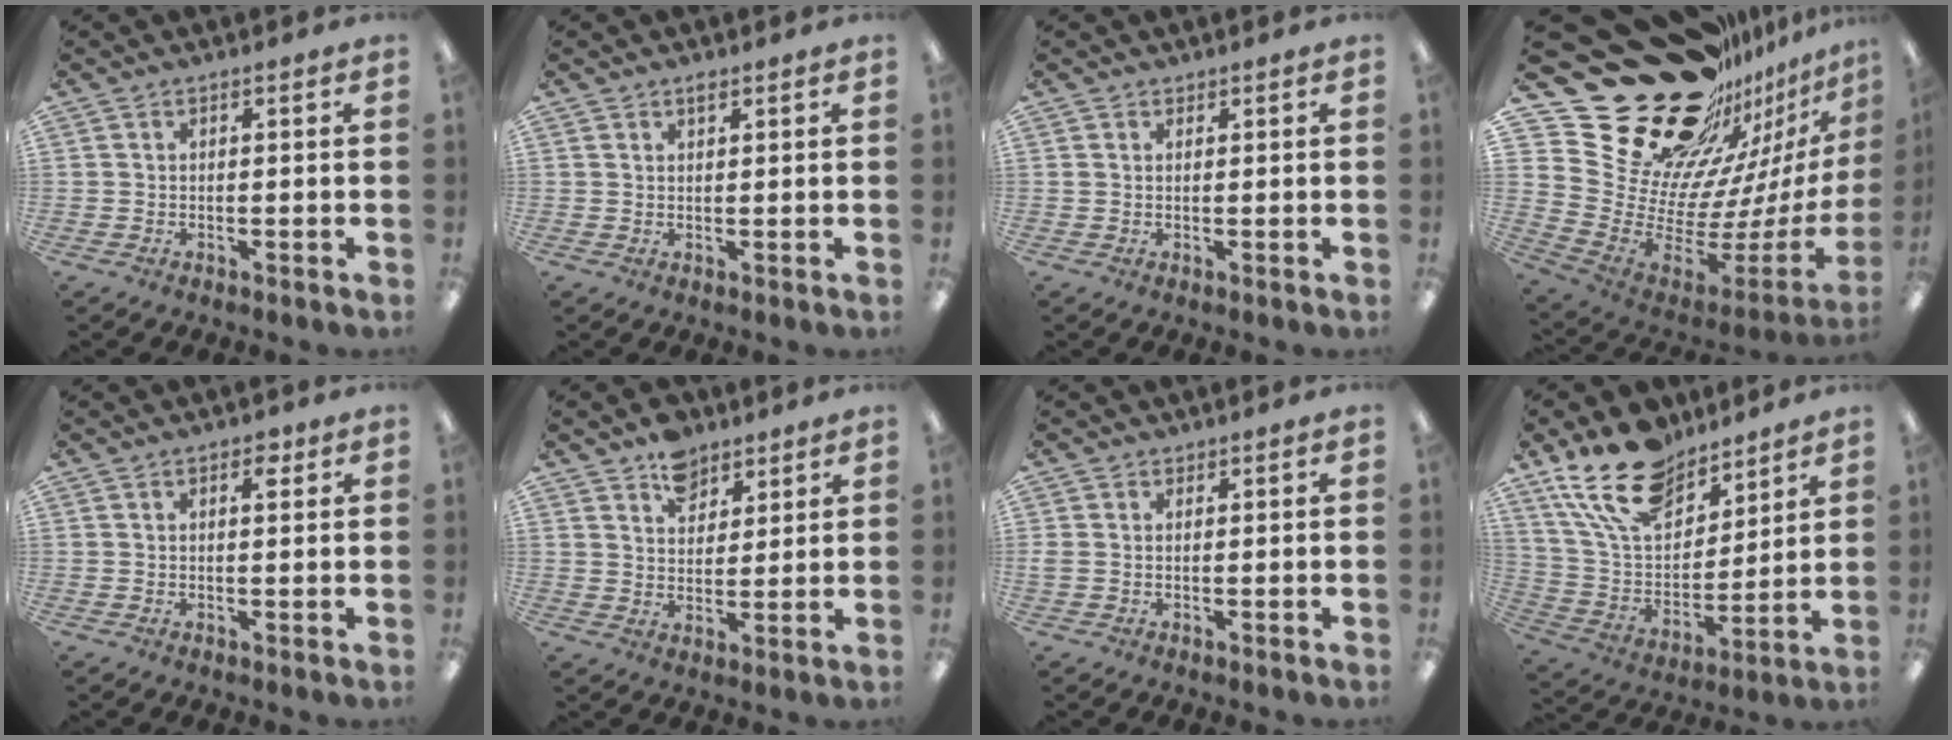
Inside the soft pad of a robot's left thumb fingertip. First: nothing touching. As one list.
[{"total": 1.1, "force": [1.0, 0.3, 0.4], "torque": [0.000, -0.003, 0.017]}, {"total": 1.0, "force": [0.7, 0.6, 0.1], "torque": [-0.004, 0.002, 0.014]}, {"total": 33.3, "force": [22.2, 18.5, 16.7], "torque": [-0.236, -0.201, 0.469]}, {"total": 2.5, "force": [1.3, 1.2, 1.7], "torque": [-0.012, -0.006, 0.017]}, {"total": 7.9, "force": [5.8, 4.9, 2.4], "torque": [-0.031, -0.028, 0.103]}, {"total": 1.2, "force": [0.5, 0.8, 0.6], "torque": [-0.014, 0.003, 0.008]}, {"total": 19.3, "force": [13.9, 10.2, 8.7], "torque": [-0.179, -0.072, 0.258]}]